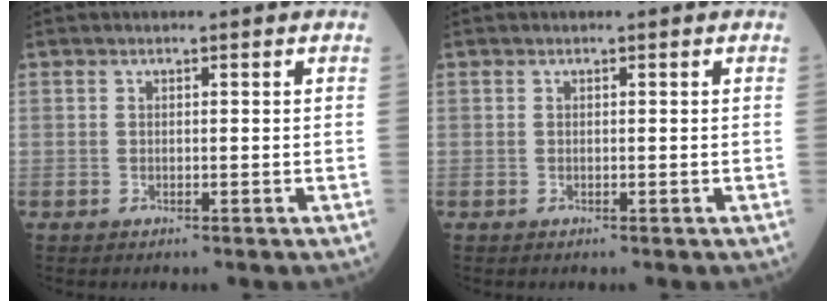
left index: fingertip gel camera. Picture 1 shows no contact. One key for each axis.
{"total": 0.0}